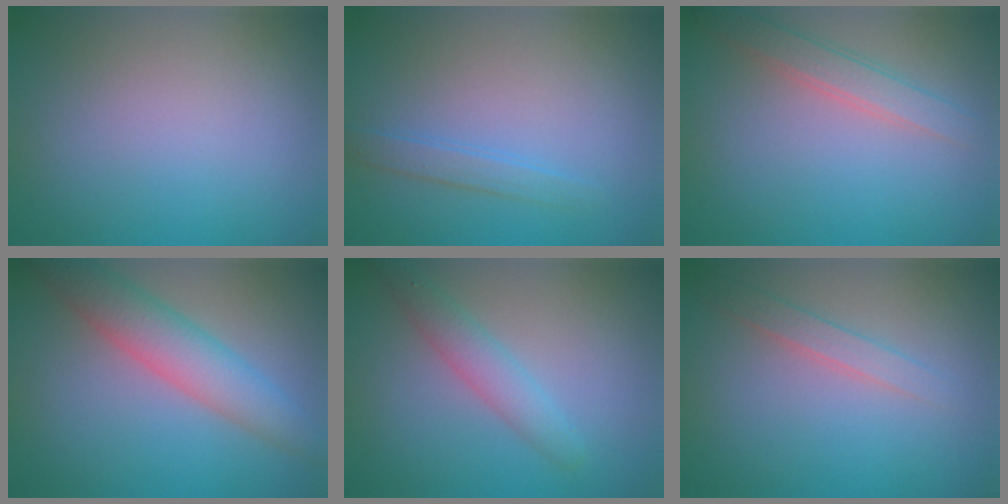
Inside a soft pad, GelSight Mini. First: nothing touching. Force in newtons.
{"total": 1.7, "press": 1.7, "slide": 0.1}
{"total": 2.7, "press": 2.7, "slide": 0.1}
{"total": 5.4, "press": 5.4, "slide": 0.2}
{"total": 2.8, "press": 2.8, "slide": 0.0}
{"total": 1.8, "press": 1.8, "slide": 0.1}